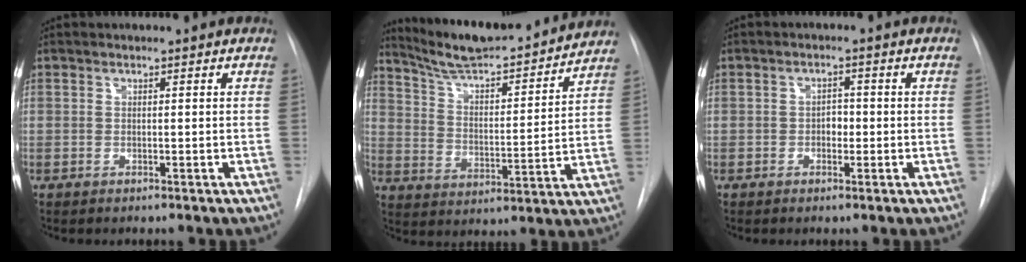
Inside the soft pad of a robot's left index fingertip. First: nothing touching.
{"total": 20.0, "force": [18.2, 2.6, 7.8], "torque": [-0.121, 0.000, 0.273]}
{"total": 2.2, "force": [-0.5, 1.5, 1.5], "torque": [-0.018, 0.007, -0.009]}